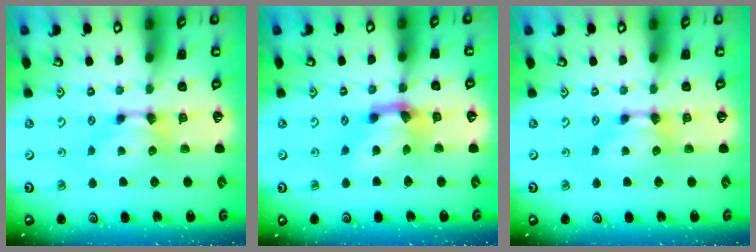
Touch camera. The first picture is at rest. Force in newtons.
{"total": 3.8, "press": 3.1, "slide": 2.1}
{"total": 0.0}